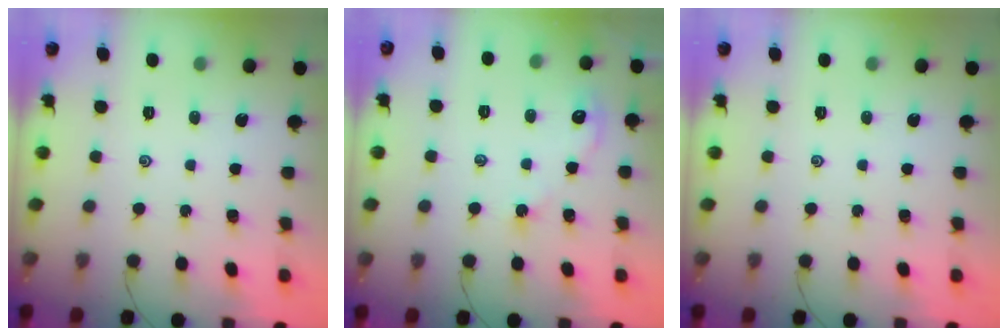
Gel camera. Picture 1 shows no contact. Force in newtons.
{"total": 2.5, "press": 2.5, "slide": 0.4}
{"total": 0.0}